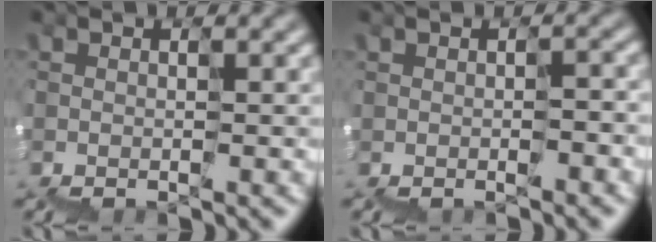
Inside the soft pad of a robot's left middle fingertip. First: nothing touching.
{"total": 1.6, "force": [-0.8, 0.5, 1.2], "torque": [-0.009, 0.002, -0.006]}